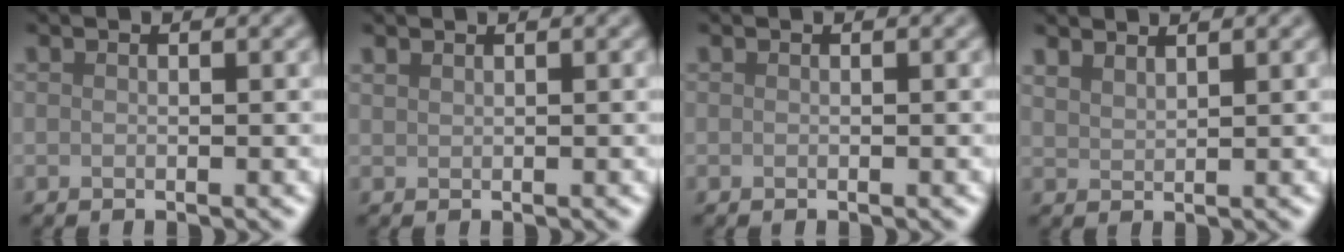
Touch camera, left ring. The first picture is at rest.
{"total": 0.7, "force": [0.7, 0.1, 0.0], "torque": [-0.002, 0.003, 0.015]}
{"total": 0.0}
{"total": 1.8, "force": [1.7, 0.2, 0.4], "torque": [-0.006, 0.002, 0.030]}